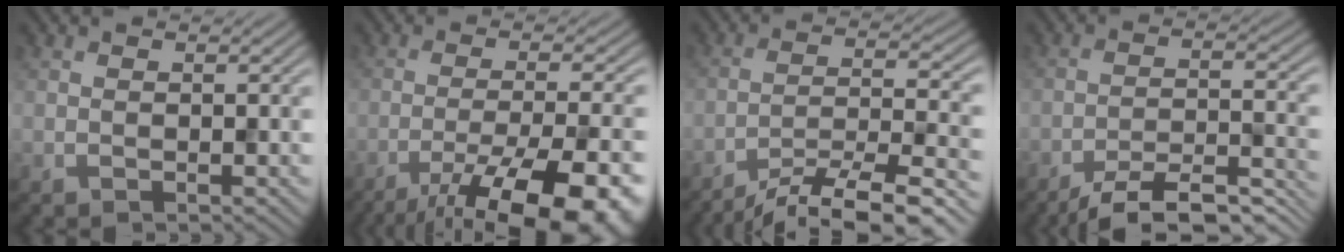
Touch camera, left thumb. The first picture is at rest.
{"total": 16.1, "force": [-11.0, 4.4, 10.9], "torque": [-0.151, -0.024, -0.147]}
{"total": 13.3, "force": [-11.0, 2.4, 7.0], "torque": [-0.116, -0.009, -0.165]}
{"total": 9.1, "force": [-7.6, 1.7, 4.7], "torque": [-0.086, -0.006, -0.114]}